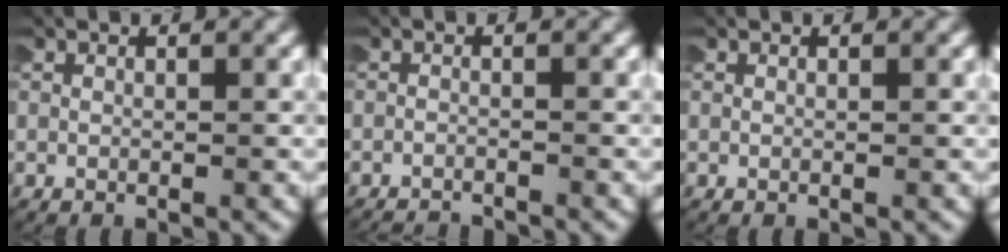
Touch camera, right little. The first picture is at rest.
{"total": 2.7, "force": [-2.7, 0.2, 0.0], "torque": [-0.006, -0.013, -0.040]}
{"total": 0.0}